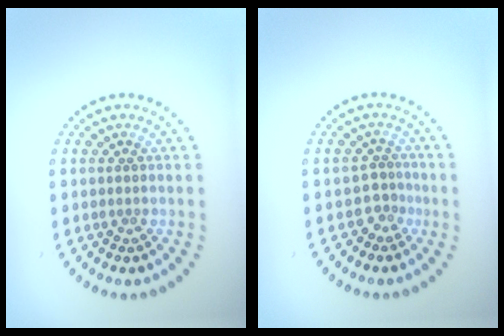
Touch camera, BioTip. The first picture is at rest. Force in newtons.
{"total": 1.6, "press": 1.0, "slide": 1.2}